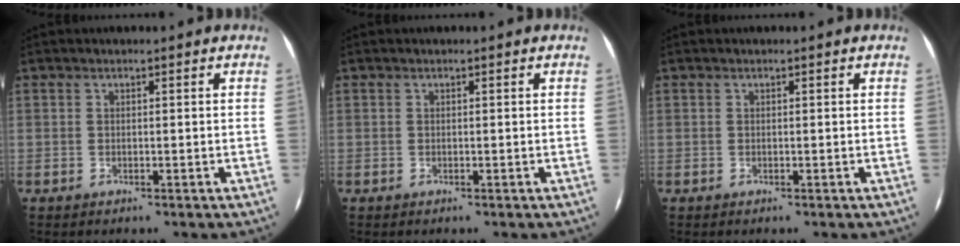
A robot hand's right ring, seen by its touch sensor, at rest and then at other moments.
{"total": 0.0}
{"total": 0.0}